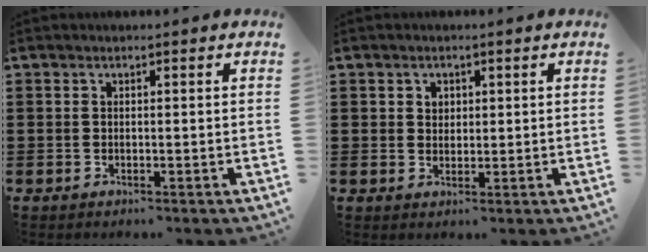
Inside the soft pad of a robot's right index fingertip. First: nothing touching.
{"total": 1.5, "force": [0.7, 1.2, 0.3], "torque": [-0.010, 0.008, 0.013]}